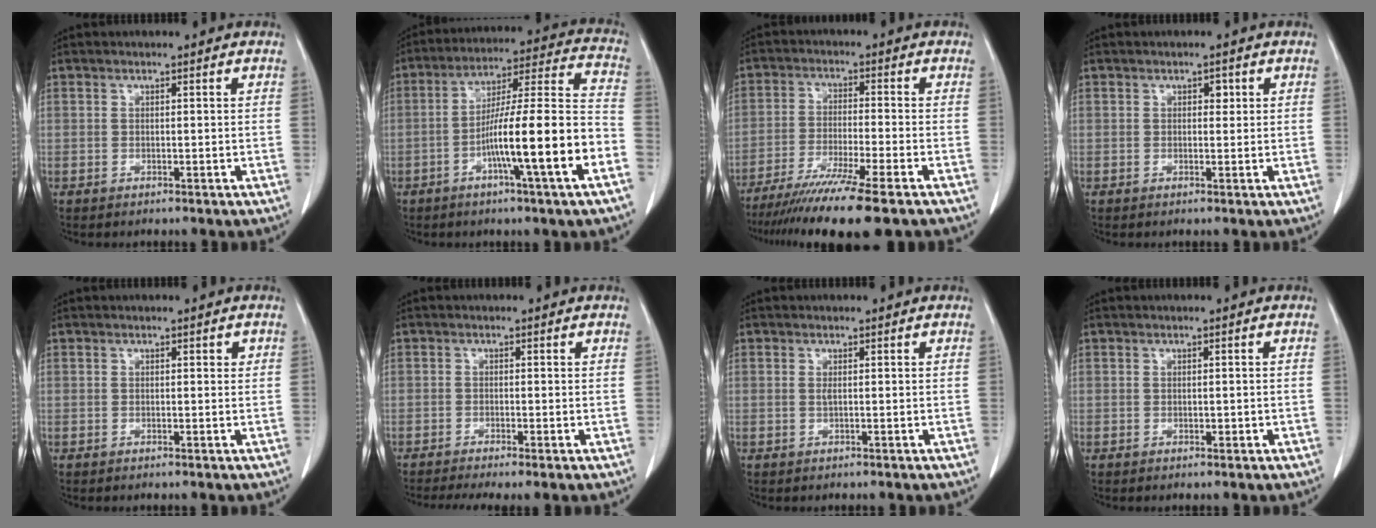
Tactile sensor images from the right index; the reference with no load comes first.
{"total": 16.9, "force": [-6.0, -0.2, 15.8], "torque": [-0.255, 0.008, -0.098]}
{"total": 13.9, "force": [-10.7, -0.8, 8.9], "torque": [-0.153, -0.042, -0.173]}
{"total": 1.2, "force": [0.4, 0.8, 0.8], "torque": [-0.007, 0.002, 0.004]}
{"total": 0.7, "force": [0.3, 0.4, 0.5], "torque": [-0.004, 0.000, 0.002]}
{"total": 4.6, "force": [-3.3, 0.4, 3.1], "torque": [-0.047, -0.009, -0.054]}
{"total": 0.5, "force": [0.1, 0.0, 0.5], "torque": [-0.016, -0.002, 0.002]}
{"total": 0.7, "force": [-0.1, 0.4, 0.5], "torque": [-0.007, 0.000, 0.002]}